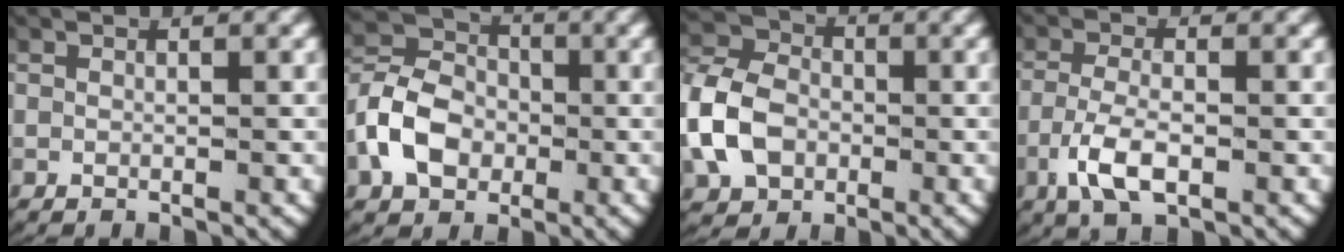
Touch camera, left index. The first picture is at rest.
{"total": 7.6, "force": [-0.7, 6.5, 3.9], "torque": [-0.083, -0.007, -0.020]}
{"total": 7.8, "force": [-0.6, 6.7, 4.0], "torque": [-0.088, -0.007, -0.016]}
{"total": 4.3, "force": [-1.8, 1.9, 3.4], "torque": [-0.077, -0.013, -0.026]}